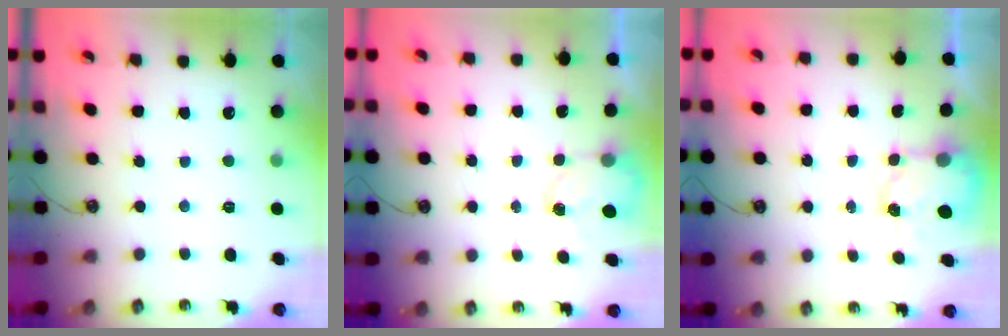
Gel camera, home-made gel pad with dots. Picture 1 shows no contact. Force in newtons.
{"total": 3.6, "press": 3.6, "slide": 0.5}
{"total": 4.0, "press": 3.9, "slide": 0.5}